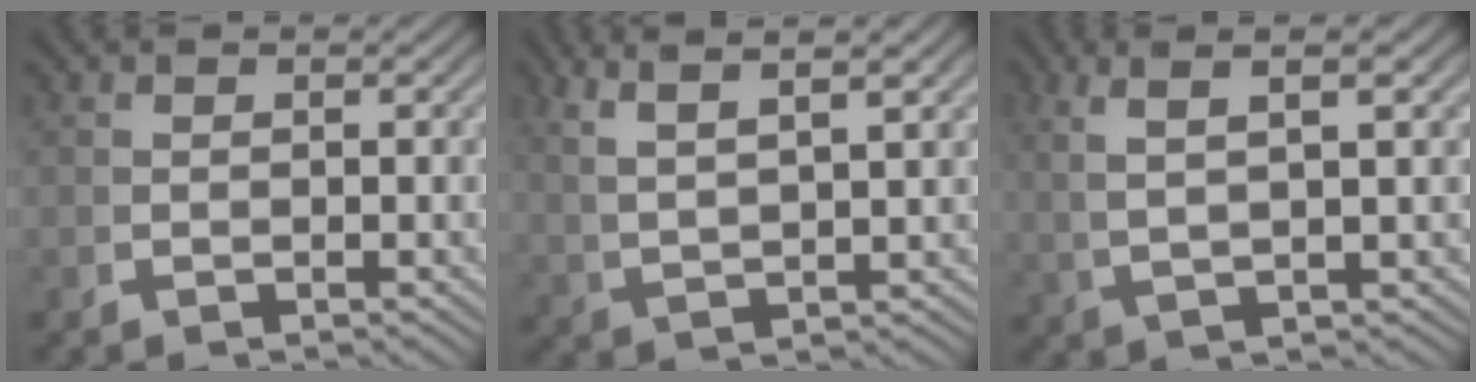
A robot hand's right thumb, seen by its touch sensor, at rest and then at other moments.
{"total": 6.3, "force": [4.4, 1.6, 4.2], "torque": [-0.061, 0.020, 0.080]}
{"total": 6.1, "force": [3.2, 1.5, 4.9], "torque": [-0.076, 0.023, 0.054]}